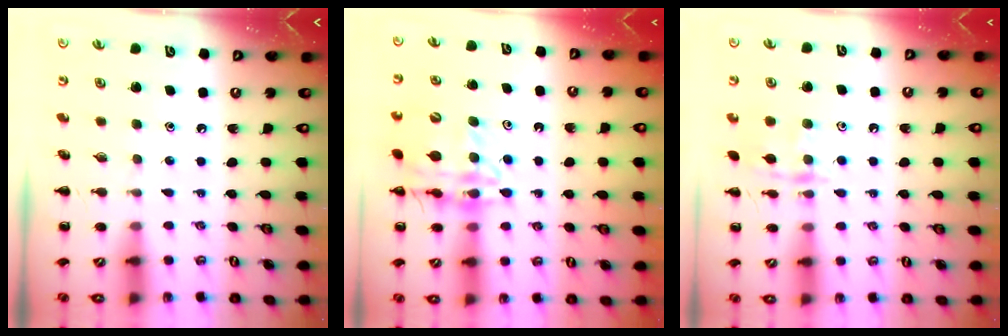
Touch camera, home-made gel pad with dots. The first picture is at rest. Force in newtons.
{"total": 15.1, "press": 14.8, "slide": 2.6}
{"total": 11.0, "press": 11.0, "slide": 0.6}